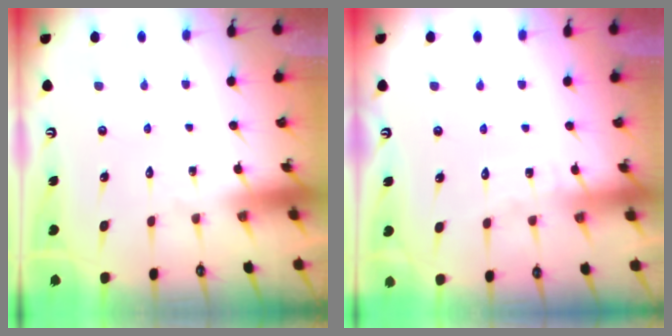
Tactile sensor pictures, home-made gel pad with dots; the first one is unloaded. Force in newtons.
{"total": 4.2, "press": 4.1, "slide": 0.4}